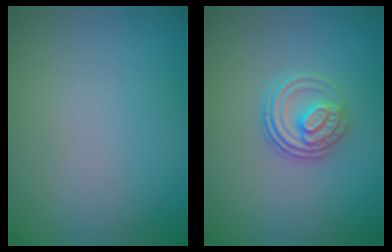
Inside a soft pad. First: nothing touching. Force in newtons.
{"total": 3.1, "press": 2.7, "slide": 1.6}